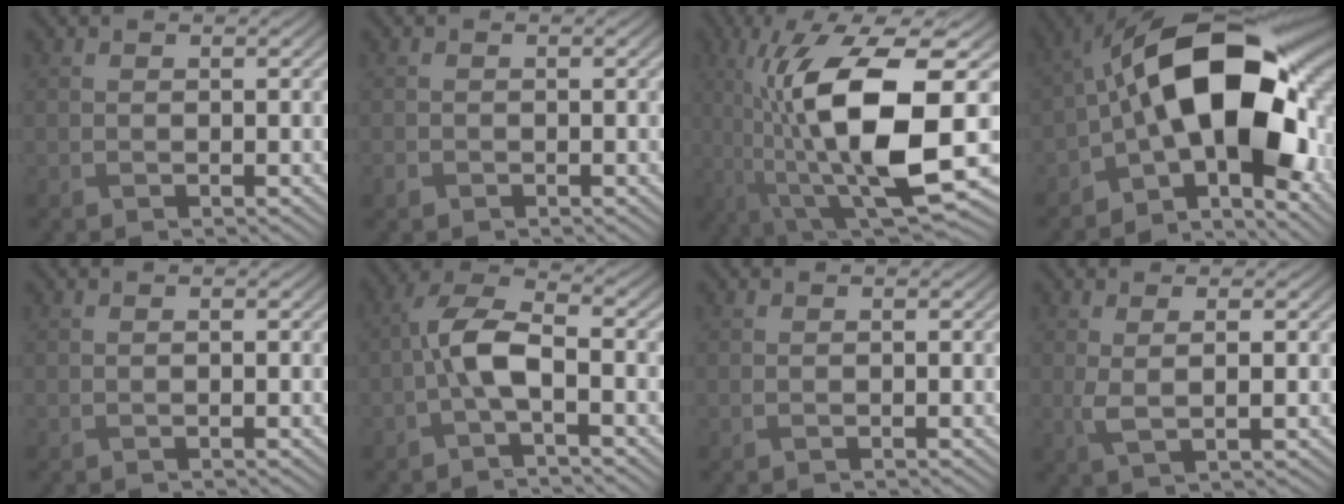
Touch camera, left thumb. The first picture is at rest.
{"total": 0.7, "force": [-0.5, 0.5, 0.2], "torque": [-0.004, -0.005, -0.010]}
{"total": 15.4, "force": [-1.4, 4.5, 14.6], "torque": [-0.270, 0.004, -0.024]}
{"total": 18.1, "force": [-2.4, 9.2, 15.4], "torque": [-0.234, 0.016, -0.056]}
{"total": 0.0}
{"total": 6.2, "force": [-1.6, 2.3, 5.5], "torque": [-0.114, 0.015, -0.042]}
{"total": 0.0}
{"total": 2.8, "force": [0.4, 0.6, 2.7], "torque": [-0.059, -0.002, 0.010]}